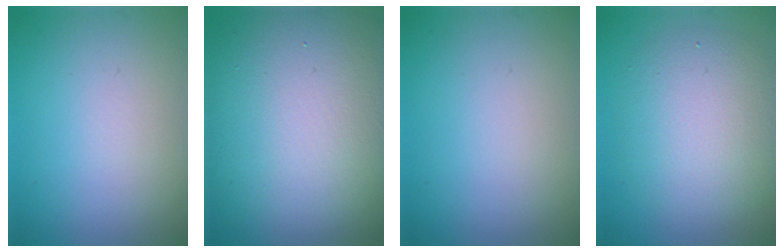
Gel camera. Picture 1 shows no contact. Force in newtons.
{"total": 16.9, "press": 16.8, "slide": 1.0}
{"total": 0.0}
{"total": 5.5, "press": 5.5, "slide": 0.2}